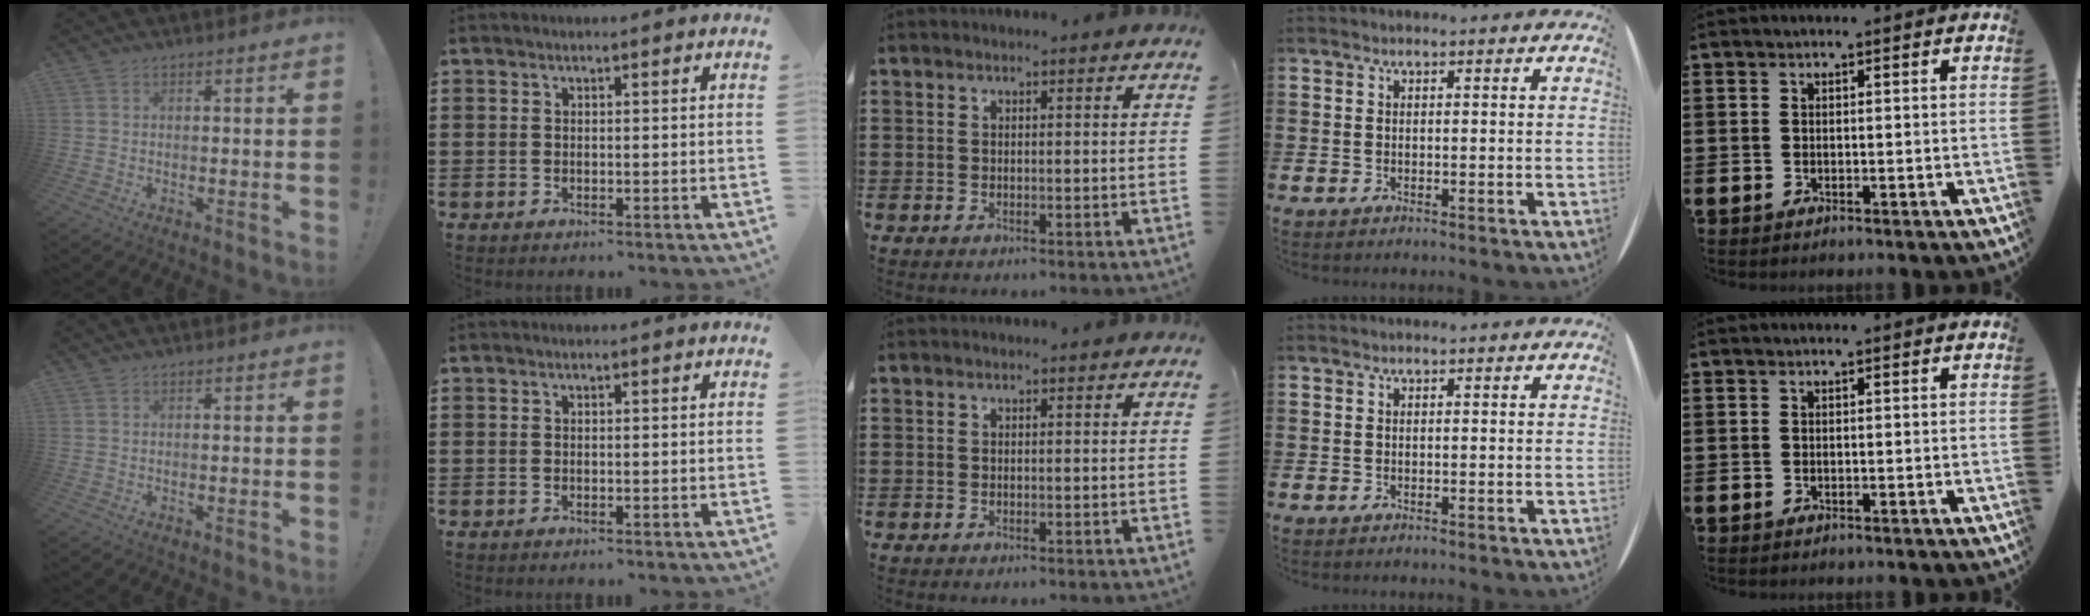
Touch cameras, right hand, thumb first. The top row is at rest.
{}